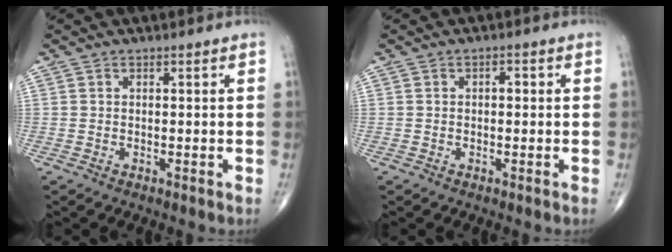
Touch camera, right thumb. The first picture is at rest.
{"total": 1.3, "force": [0.1, 0.8, 1.0], "torque": [-0.007, 0.005, -0.004]}